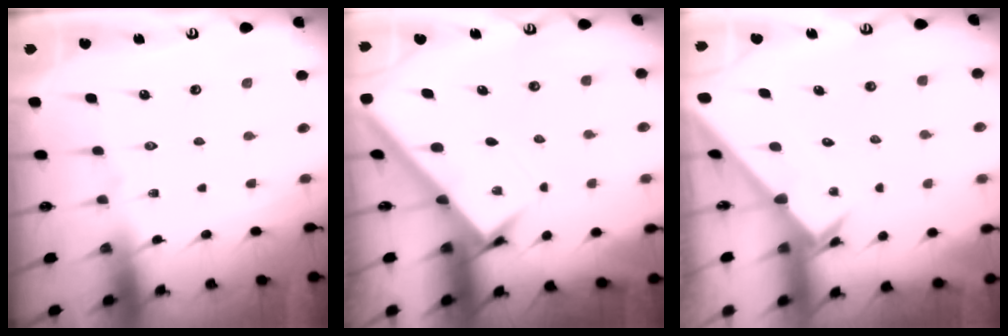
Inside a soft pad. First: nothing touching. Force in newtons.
{"total": 3.1, "press": 3.0, "slide": 0.4}
{"total": 2.6, "press": 2.6, "slide": 0.2}